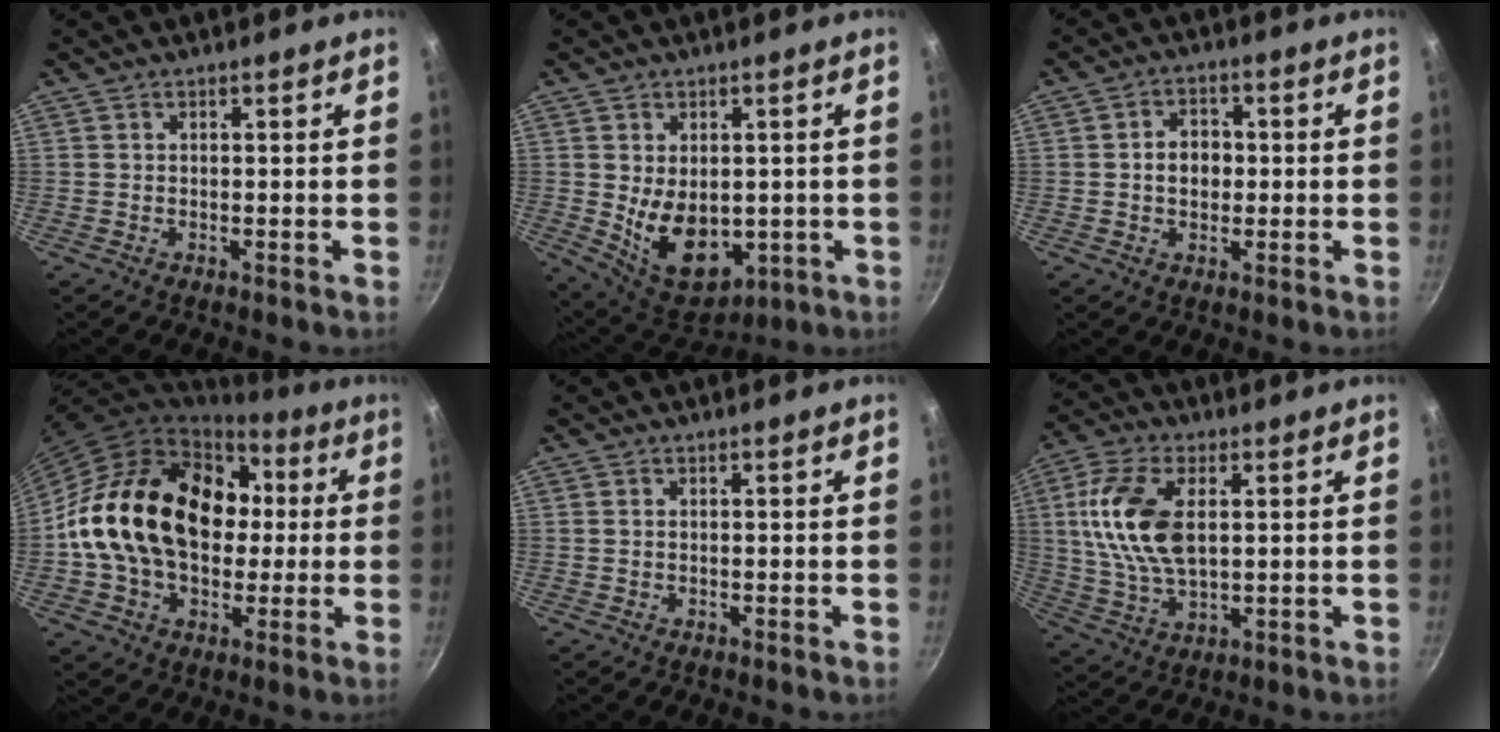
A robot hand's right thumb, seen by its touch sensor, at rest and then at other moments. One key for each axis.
{"total": 12.8, "fx": -0.9, "fy": 8.6, "fz": 9.4, "tx": -0.119, "ty": -0.023, "tz": 0.013}
{"total": 5.5, "fx": 0.0, "fy": 4.3, "fz": 3.4, "tx": -0.028, "ty": 0.010, "tz": -0.005}
{"total": 24.7, "fx": 1.7, "fy": 17.7, "fz": 17.2, "tx": -0.261, "ty": 0.042, "tz": 0.029}
{"total": 0.0}
{"total": 14.5, "fx": 2.8, "fy": 7.8, "fz": 11.9, "tx": -0.231, "ty": -0.002, "tz": 0.053}